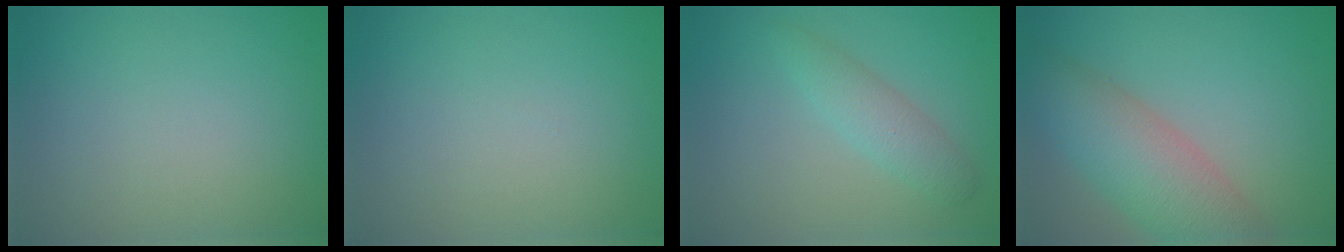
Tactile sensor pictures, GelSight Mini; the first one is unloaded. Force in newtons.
{"total": 0.0}
{"total": 2.4, "press": 2.4, "slide": 0.1}
{"total": 7.0, "press": 7.0, "slide": 0.3}